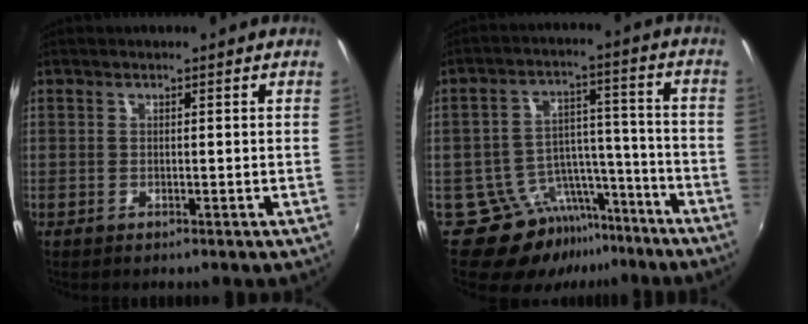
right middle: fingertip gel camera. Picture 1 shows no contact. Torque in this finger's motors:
{"motor_torque": [-0.66, -0.35, -0.17, -0.07]}